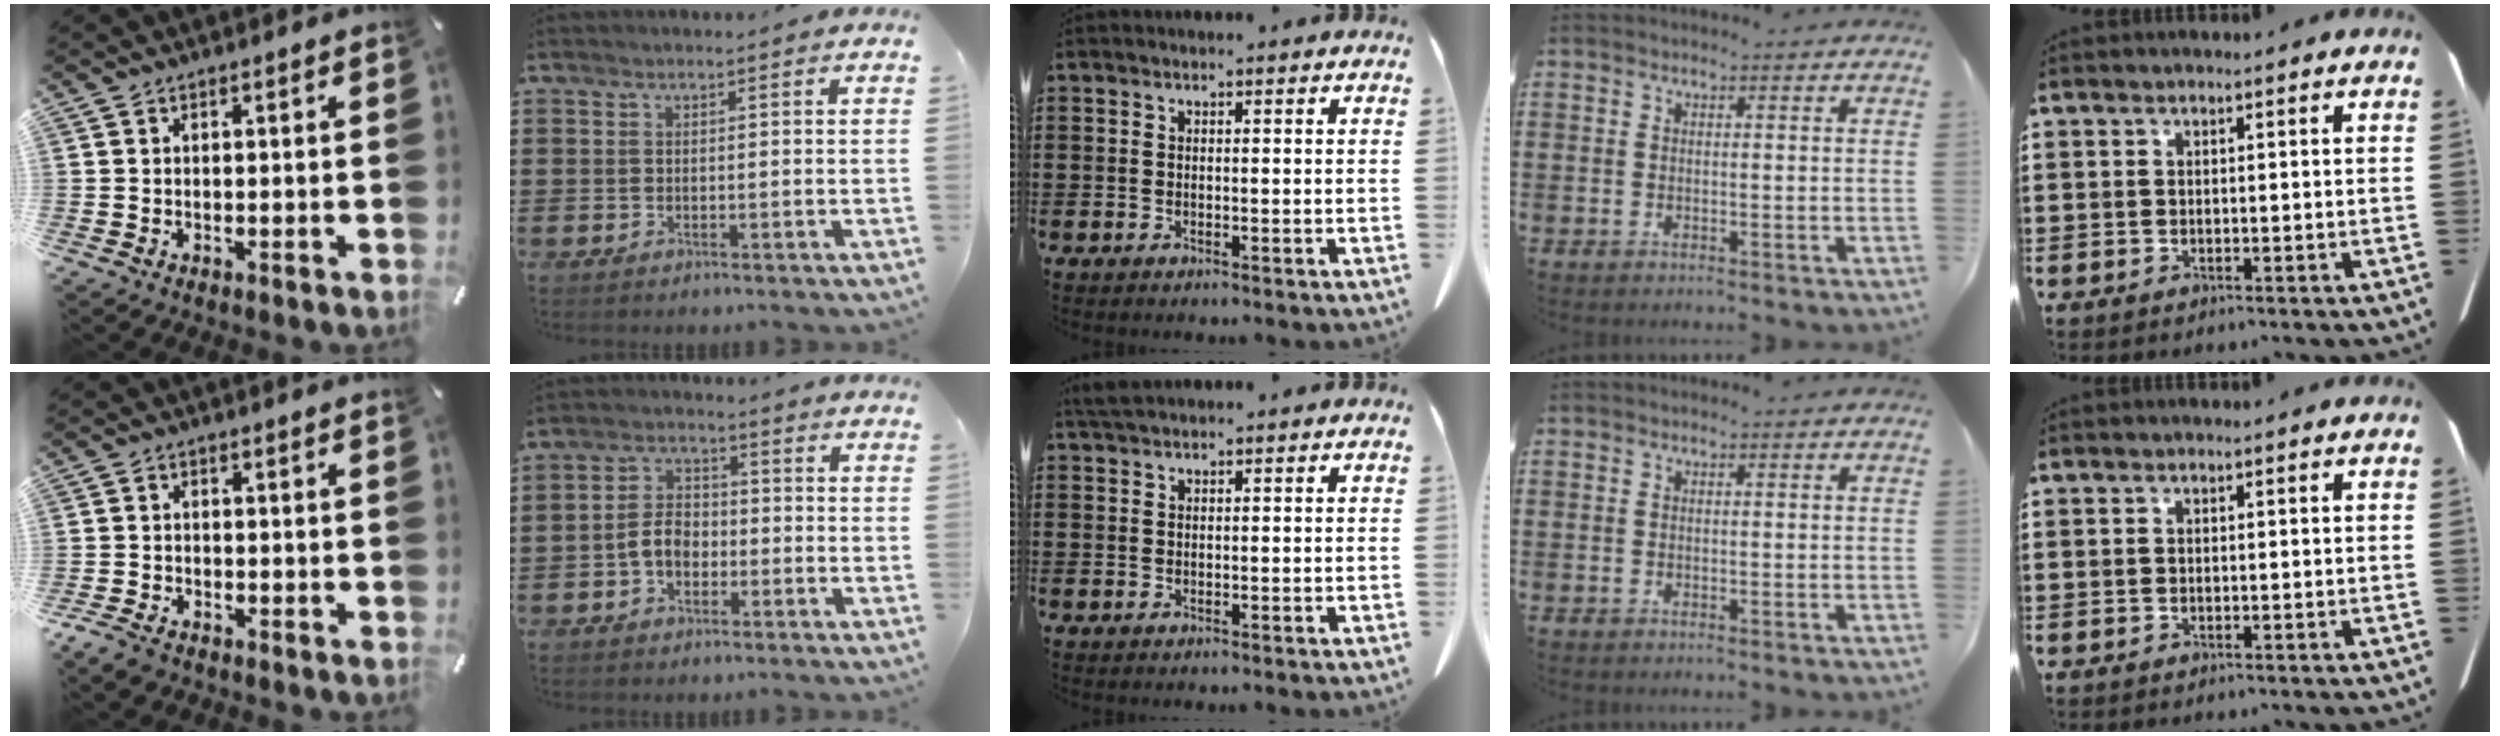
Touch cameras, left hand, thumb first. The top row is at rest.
{"thumb": {"total": 2.9, "force": [-2.3, 1.4, 1.0], "torque": [-0.028, 0.009, -0.047]}, "index": {"total": 4.8, "force": [-1.7, 3.3, 3.1], "torque": [-0.072, 0.008, -0.037]}, "middle": {"total": 1.6, "force": [1.4, 0.2, 0.8], "torque": [-0.019, 0.001, 0.026]}}